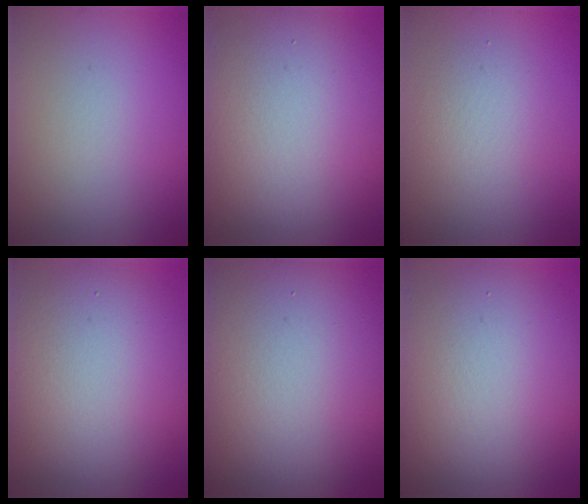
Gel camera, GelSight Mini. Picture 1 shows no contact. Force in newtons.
{"total": 12.9, "press": 12.8, "slide": 1.4}
{"total": 2.5, "press": 2.5, "slide": 0.2}
{"total": 10.5, "press": 10.5, "slide": 0.5}
{"total": 16.4, "press": 16.3, "slide": 1.4}
{"total": 10.7, "press": 10.7, "slide": 0.5}